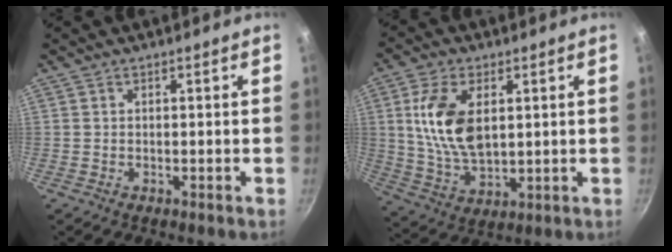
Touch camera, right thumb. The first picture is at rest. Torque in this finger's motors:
{"motor_torque": [0.71, 0.71, 1.46, 0.39, 0.22]}